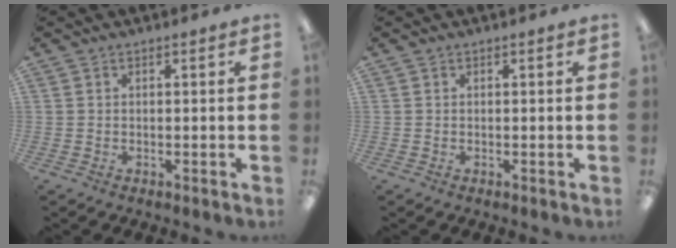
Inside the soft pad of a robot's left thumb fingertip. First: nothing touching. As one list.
[{"total": 0.0}]